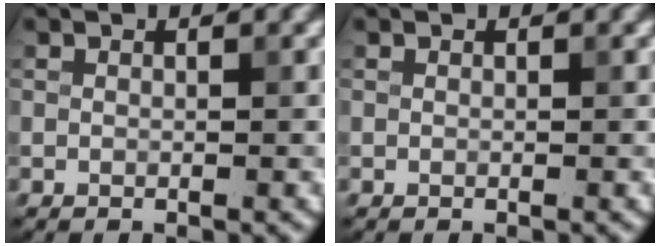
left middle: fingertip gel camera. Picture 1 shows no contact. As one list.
[{"total": 0.0}]